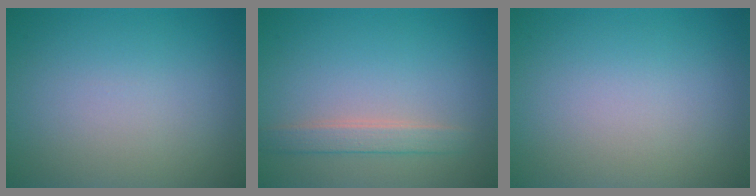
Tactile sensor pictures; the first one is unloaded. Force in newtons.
{"total": 2.0, "press": 2.0, "slide": 0.2}
{"total": 0.0}